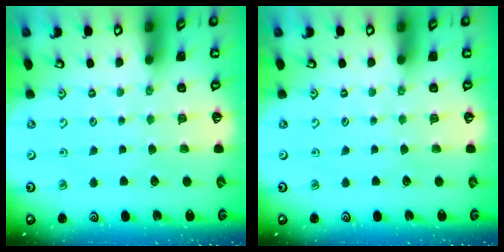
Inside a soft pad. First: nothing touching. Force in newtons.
{"total": 0.0}